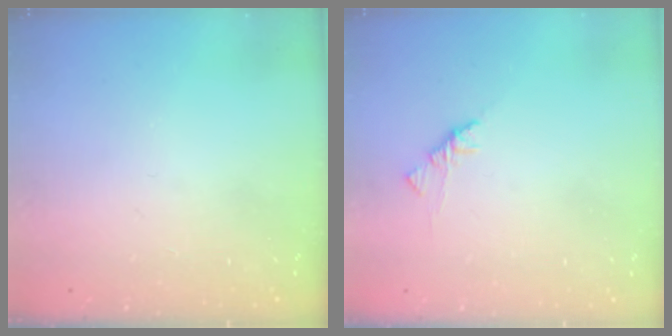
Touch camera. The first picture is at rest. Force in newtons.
{"total": 1.9, "press": 1.7, "slide": 0.6}